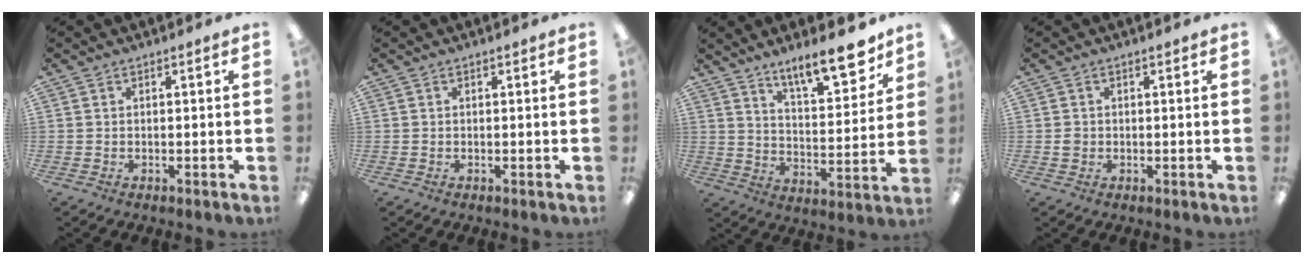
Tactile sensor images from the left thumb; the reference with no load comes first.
{"total": 0.0}
{"total": 13.7, "force": [11.0, 4.1, 7.0], "torque": [-0.087, -0.078, 0.186]}
{"total": 1.4, "force": [0.0, 1.3, 0.4], "torque": [-0.009, 0.005, -0.003]}